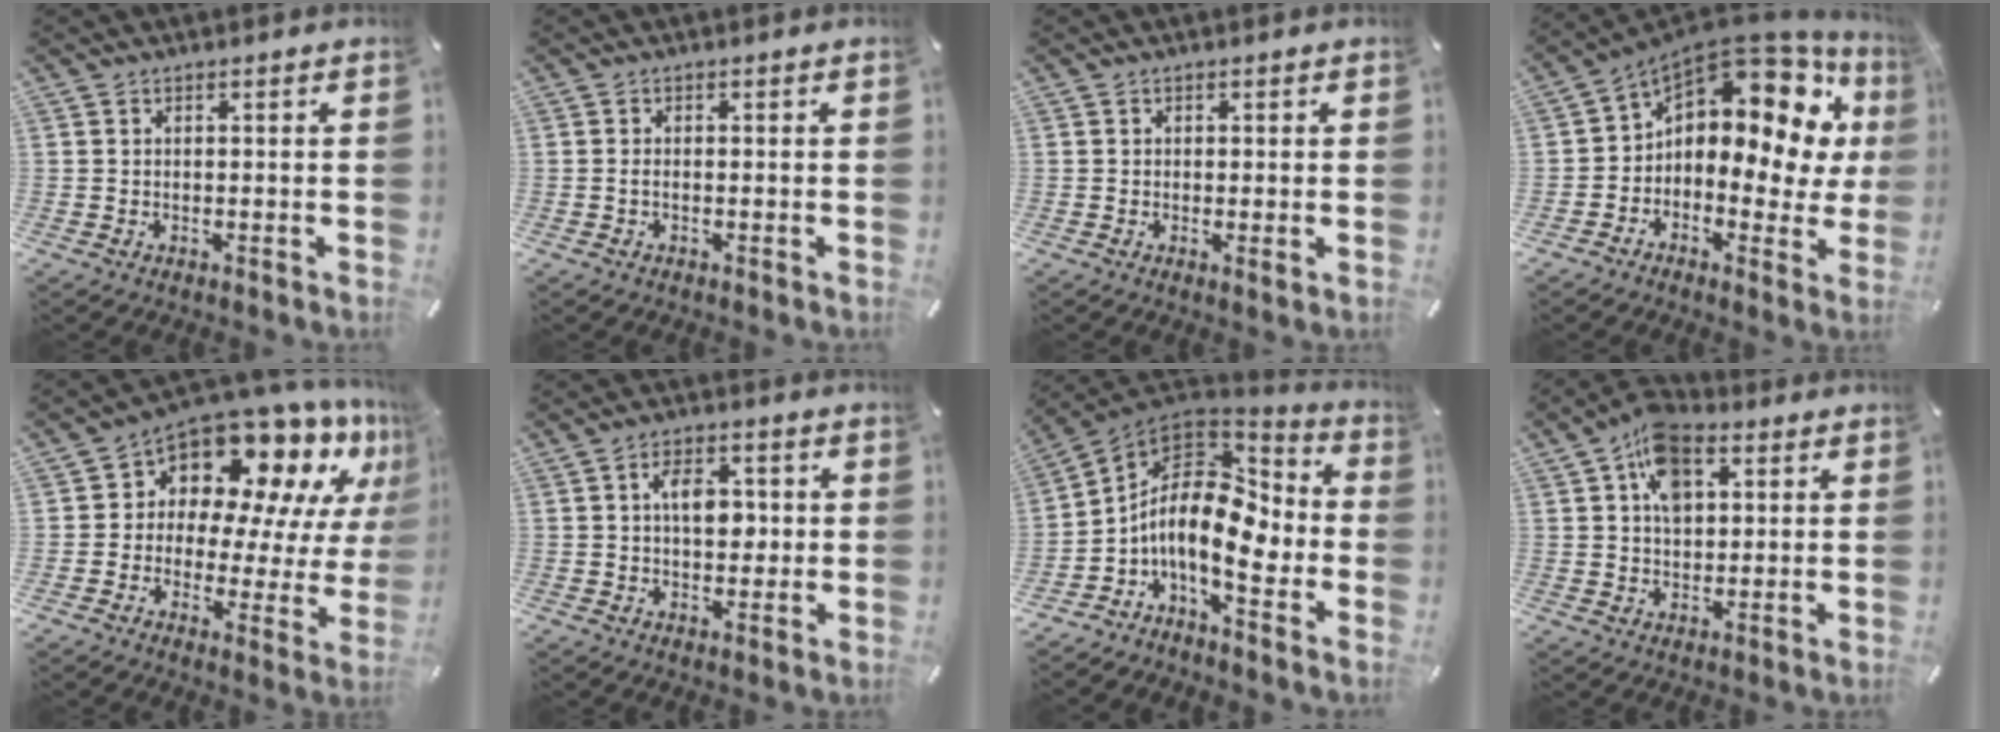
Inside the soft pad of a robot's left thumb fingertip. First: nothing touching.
{"total": 1.0, "force": [-0.4, 0.5, 0.8], "torque": [-0.016, -0.001, -0.008]}
{"total": 0.6, "force": [0.1, 0.3, 0.5], "torque": [-0.009, 0.001, 0.002]}
{"total": 12.7, "force": [5.4, 6.5, 9.5], "torque": [-0.147, -0.060, 0.073]}
{"total": 14.4, "force": [10.5, 7.9, 5.9], "torque": [-0.089, -0.102, 0.178]}
{"total": 7.1, "force": [0.8, 4.6, 5.4], "torque": [-0.081, 0.005, 0.010]}
{"total": 14.1, "force": [-3.2, 7.2, 11.8], "torque": [-0.231, -0.012, -0.064]}
{"total": 9.9, "force": [3.4, 6.9, 6.2], "torque": [-0.098, 0.002, 0.064]}